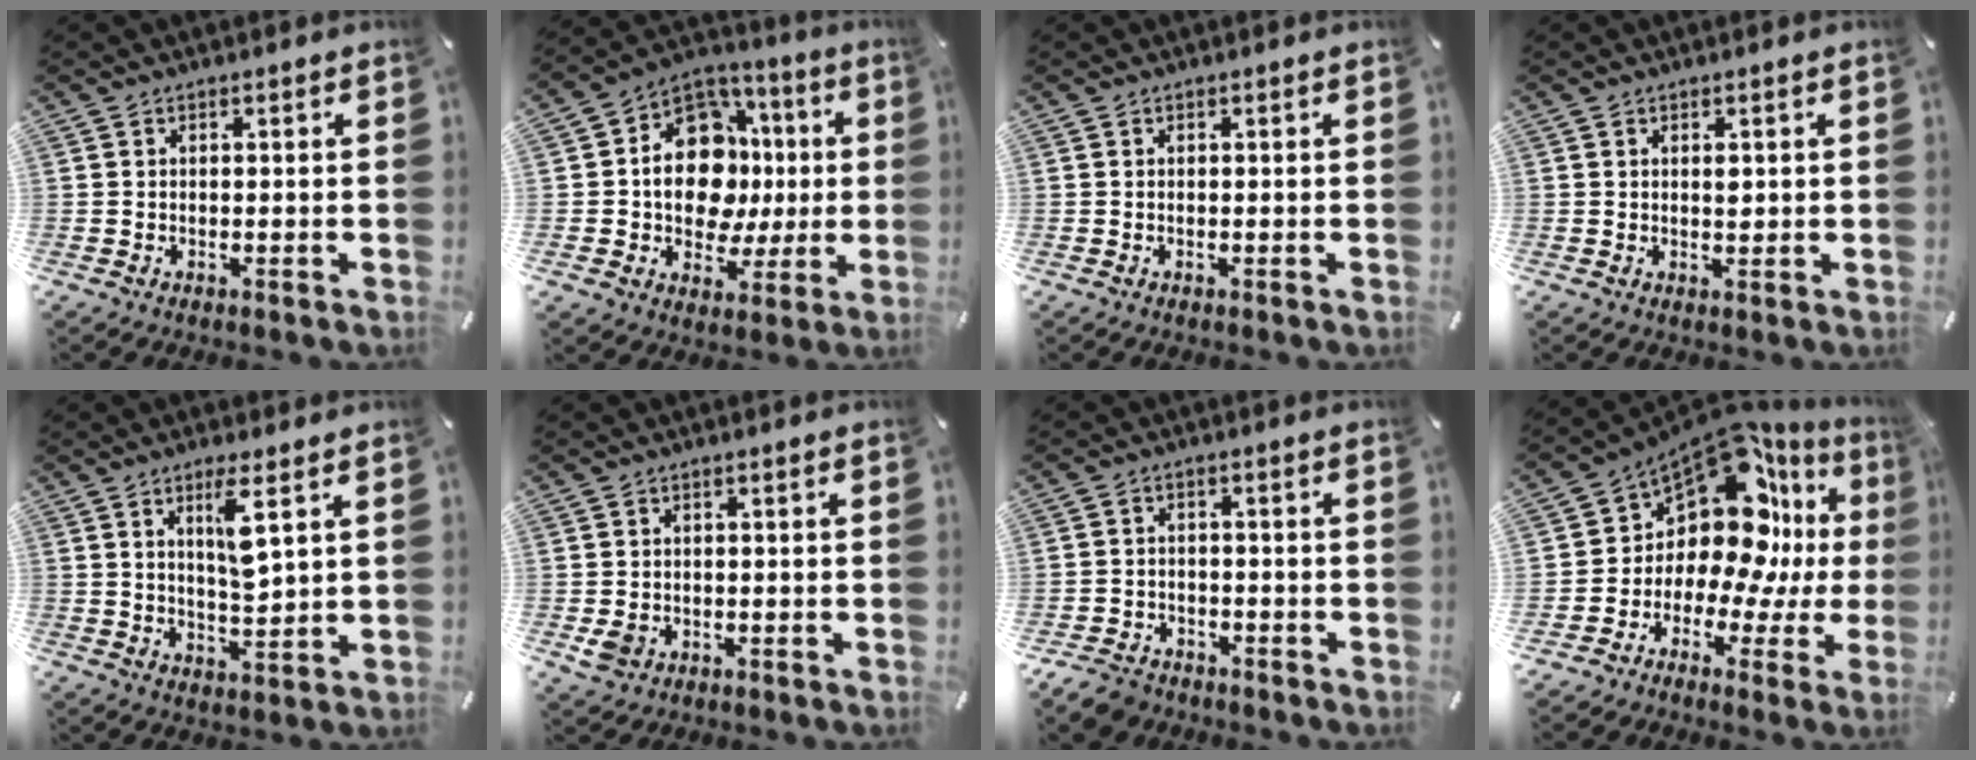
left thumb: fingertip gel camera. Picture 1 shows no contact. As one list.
[{"total": 16.5, "force": [0.1, 13.3, 9.8], "torque": [-0.166, 0.000, 0.011]}, {"total": 0.0}, {"total": 1.8, "force": [0.3, 1.0, 1.4], "torque": [-0.022, -0.001, 0.003]}, {"total": 7.5, "force": [3.3, 1.4, 6.5], "torque": [-0.112, -0.016, 0.049]}, {"total": 3.1, "force": [-0.9, 2.5, 1.6], "torque": [-0.041, -0.002, -0.018]}, {"total": 4.9, "force": [-3.9, 2.7, 1.2], "torque": [-0.035, 0.016, -0.080]}, {"total": 15.1, "force": [6.9, 9.3, 9.8], "torque": [-0.174, -0.086, 0.110]}]